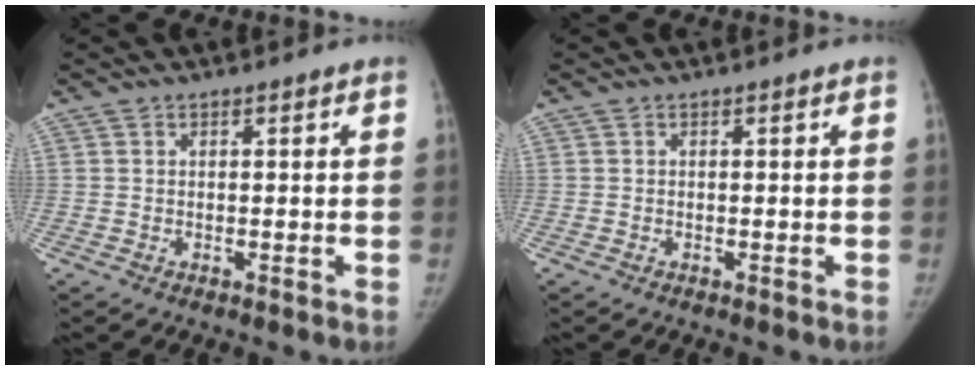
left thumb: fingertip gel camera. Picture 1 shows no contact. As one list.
[{"total": 0.0}]